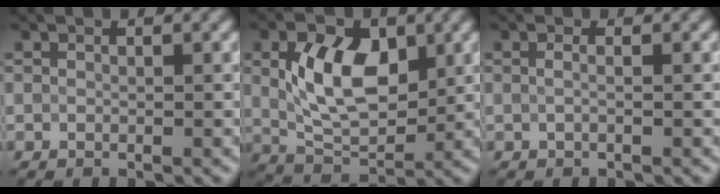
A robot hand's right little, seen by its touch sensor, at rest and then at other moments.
{"total": 7.4, "force": [1.6, 4.3, 5.8], "torque": [-0.112, 0.002, 0.031]}
{"total": 0.7, "force": [0.1, 0.1, 0.7], "torque": [-0.012, -0.005, -0.006]}